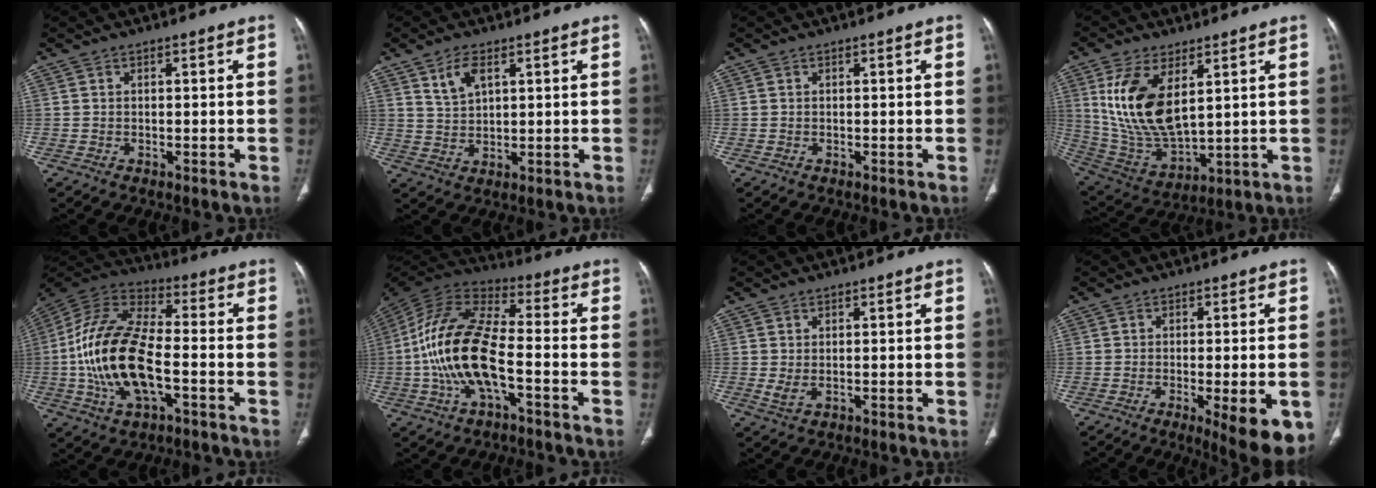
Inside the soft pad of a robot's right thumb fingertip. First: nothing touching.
{"total": 4.9, "force": [2.7, 2.5, 3.3], "torque": [-0.059, -0.013, 0.057]}
{"total": 0.0}
{"total": 16.1, "force": [5.2, 8.0, 12.9], "torque": [-0.246, -0.025, 0.121]}
{"total": 19.4, "force": [-3.7, 9.5, 16.6], "torque": [-0.328, 0.031, -0.070]}
{"total": 17.6, "force": [-3.9, 7.7, 15.3], "torque": [-0.312, 0.041, -0.076]}
{"total": 1.8, "force": [0.2, 0.7, 1.7], "torque": [-0.036, -0.003, 0.011]}
{"total": 11.8, "force": [-4.5, 3.4, 10.4], "torque": [-0.110, -0.010, -0.052]}